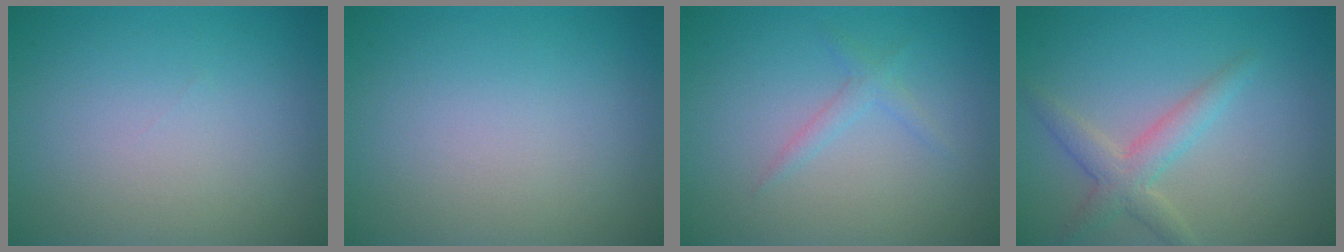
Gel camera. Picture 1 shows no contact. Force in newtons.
{"total": 0.0}
{"total": 1.3, "press": 1.2, "slide": 0.1}
{"total": 2.8, "press": 2.8, "slide": 0.1}